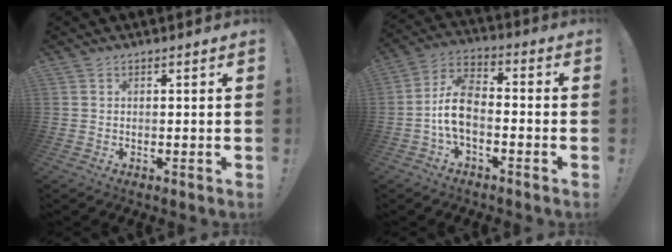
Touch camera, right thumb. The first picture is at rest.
{"total": 10.0, "force": [-2.7, 5.6, 7.8], "torque": [-0.151, 0.007, -0.049]}